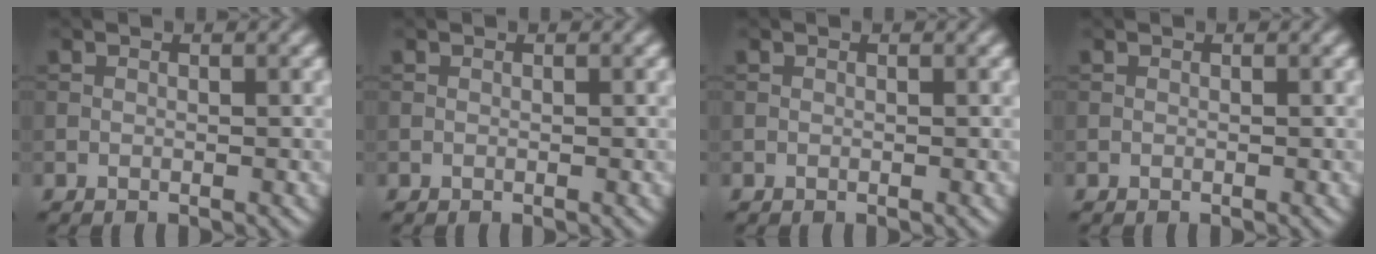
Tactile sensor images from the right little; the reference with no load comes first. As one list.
[{"total": 0.0}, {"total": 0.0}, {"total": 0.0}]